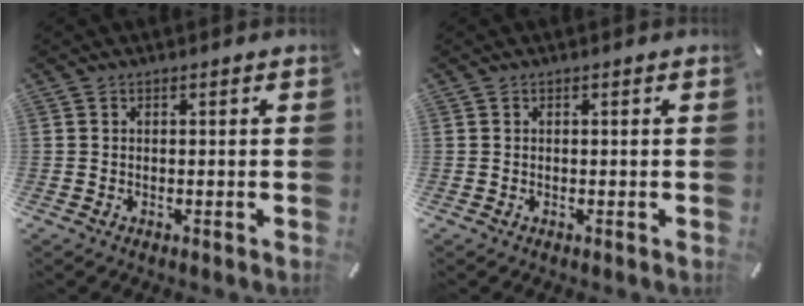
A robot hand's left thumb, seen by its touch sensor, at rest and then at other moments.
{"total": 0.0}